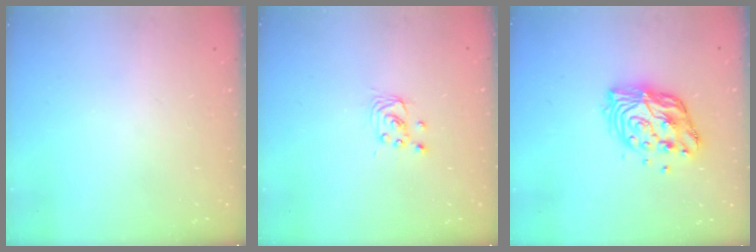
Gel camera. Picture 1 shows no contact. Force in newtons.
{"total": 2.7, "press": 2.7, "slide": 0.2}
{"total": 12.0, "press": 11.9, "slide": 1.2}